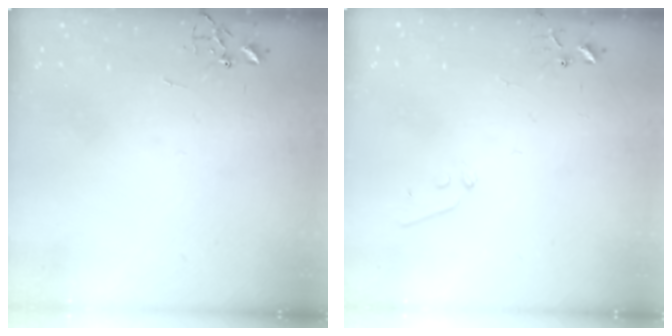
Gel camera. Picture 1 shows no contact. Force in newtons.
{"total": 5.2, "press": 5.2, "slide": 0.5}